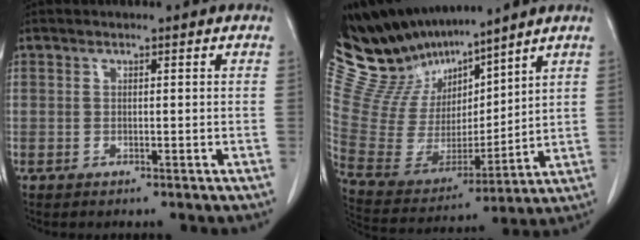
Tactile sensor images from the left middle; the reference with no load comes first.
{"total": 15.3, "force": [13.9, 3.8, 5.3], "torque": [-0.115, 0.000, 0.276]}